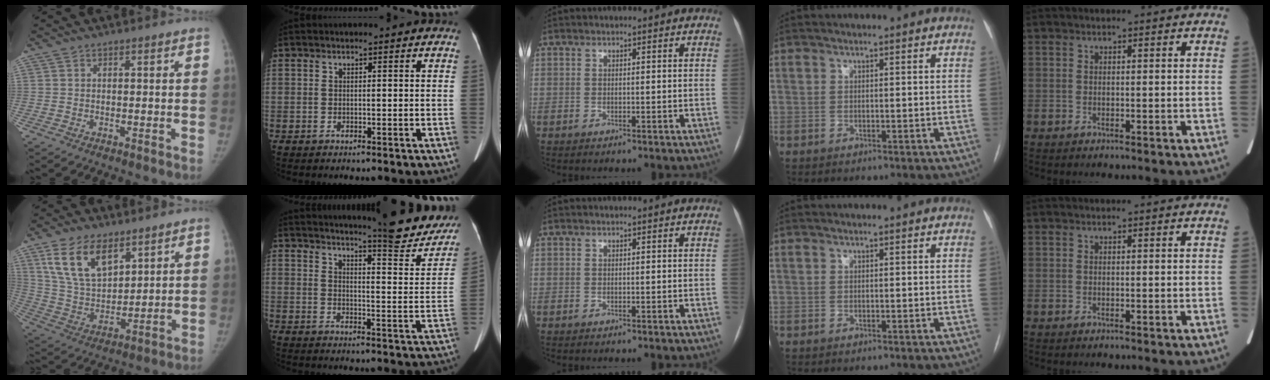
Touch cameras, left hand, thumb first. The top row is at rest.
{"thumb": {"total": 14.2, "force": [7.9, 7.7, 9.0], "torque": [-0.141, -0.033, 0.164]}, "index": {"total": 16.3, "force": [14.8, 1.4, 6.6], "torque": [-0.080, -0.058, 0.171]}}